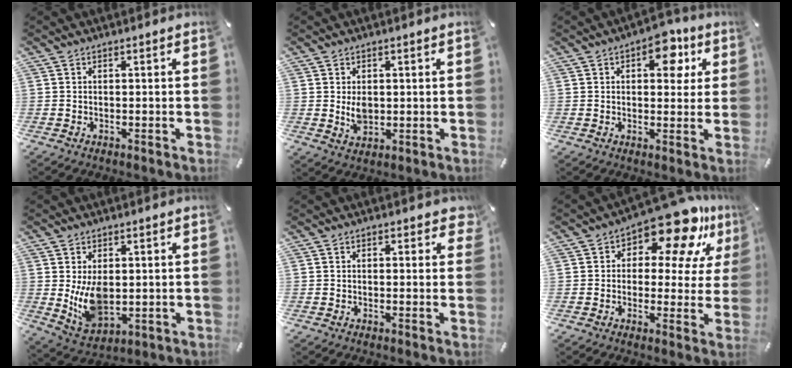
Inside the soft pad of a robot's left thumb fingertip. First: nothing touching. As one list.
[{"total": 4.4, "force": [0.4, 3.2, 3.0], "torque": [-0.056, -0.007, 0.002]}, {"total": 9.4, "force": [3.7, 5.6, 6.5], "torque": [-0.065, -0.014, 0.055]}, {"total": 9.4, "force": [1.0, 6.4, 6.7], "torque": [-0.138, -0.011, 0.018]}, {"total": 1.7, "force": [0.9, 1.1, 1.0], "torque": [0.003, -0.004, 0.010]}, {"total": 15.1, "force": [9.3, 7.3, 9.3], "torque": [-0.130, -0.065, 0.157]}]